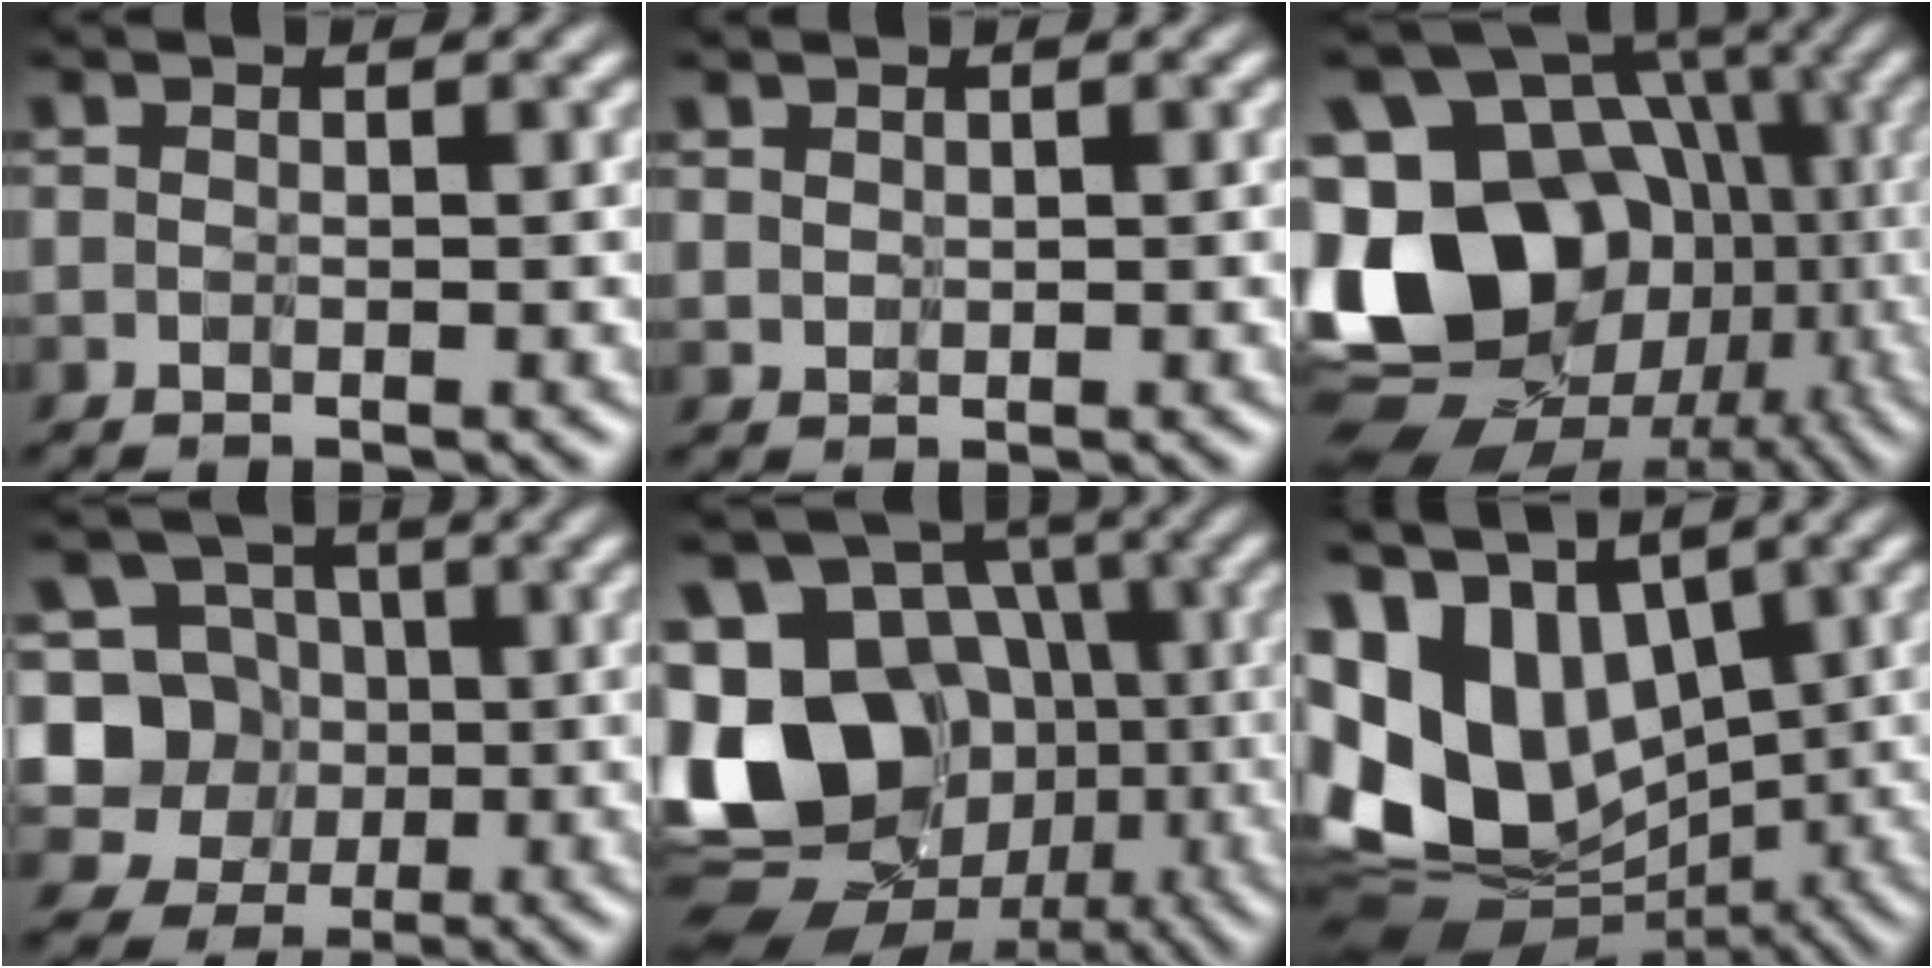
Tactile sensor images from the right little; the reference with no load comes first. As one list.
[{"total": 0.6, "force": [0.6, 0.1, -0.1], "torque": [-0.014, -0.003, 0.014]}, {"total": 16.8, "force": [-1.7, 13.6, 9.7], "torque": [-0.183, -0.014, -0.002]}, {"total": 5.8, "force": [0.2, 5.6, 1.6], "torque": [-0.056, 0.016, -0.010]}, {"total": 15.4, "force": [-1.9, 13.2, 7.7], "torque": [-0.181, -0.012, -0.021]}, {"total": 10.8, "force": [2.0, 7.3, 7.7], "torque": [-0.187, -0.006, 0.039]}]